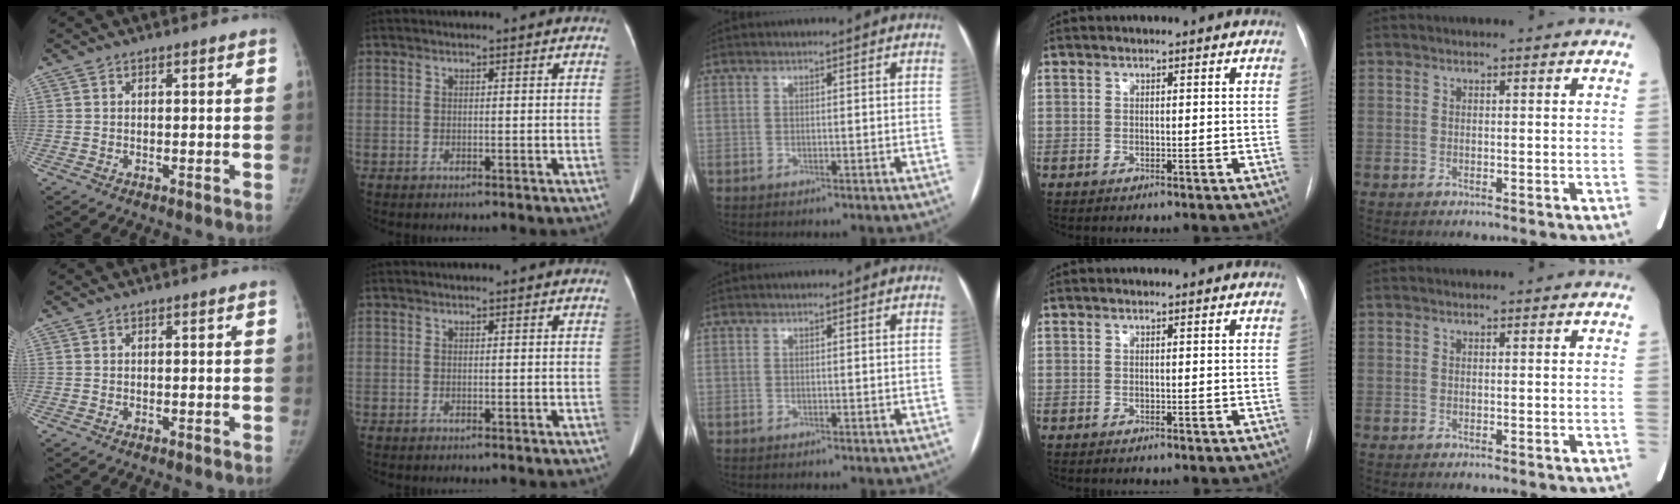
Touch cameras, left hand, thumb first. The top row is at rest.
{}